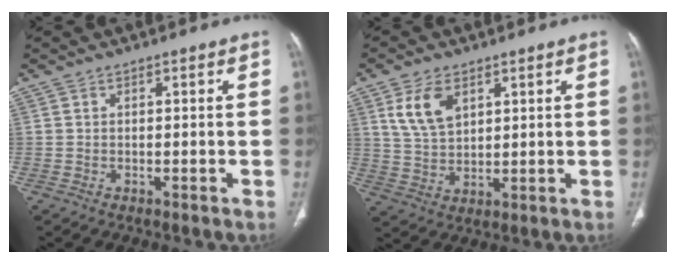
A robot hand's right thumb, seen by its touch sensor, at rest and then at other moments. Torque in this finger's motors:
{"motor_torque": [0.03, 0.06, 0.68, 0.61, 0.06]}